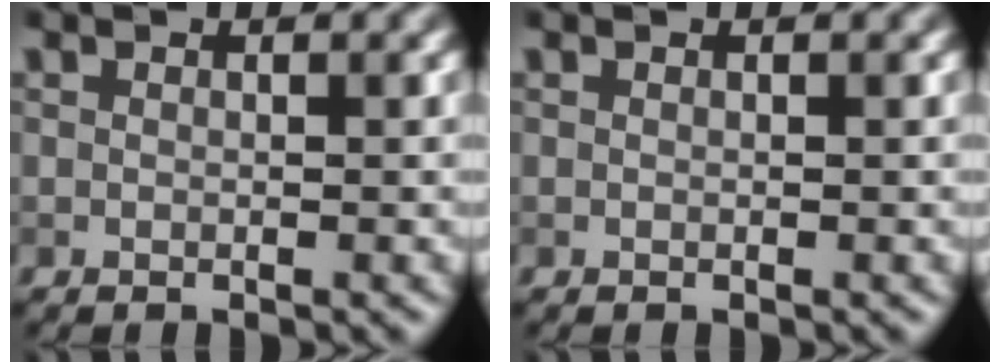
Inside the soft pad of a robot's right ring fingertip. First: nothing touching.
{"total": 0.0}